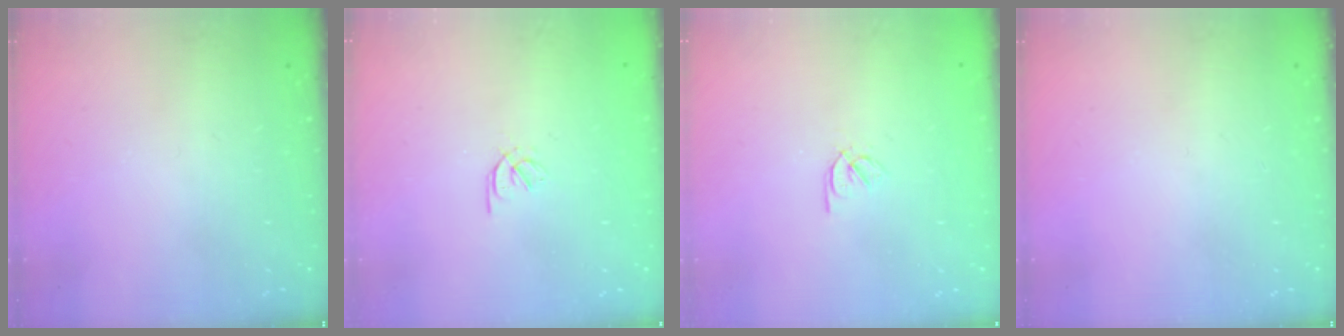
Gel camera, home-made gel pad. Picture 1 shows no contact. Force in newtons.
{"total": 1.7, "press": 1.6, "slide": 0.6}
{"total": 2.5, "press": 2.4, "slide": 0.7}
{"total": 0.0}